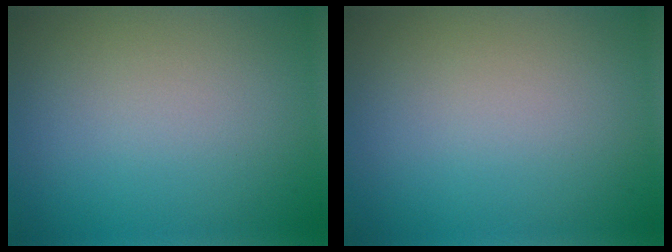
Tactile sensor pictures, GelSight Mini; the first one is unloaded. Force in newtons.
{"total": 0.0}